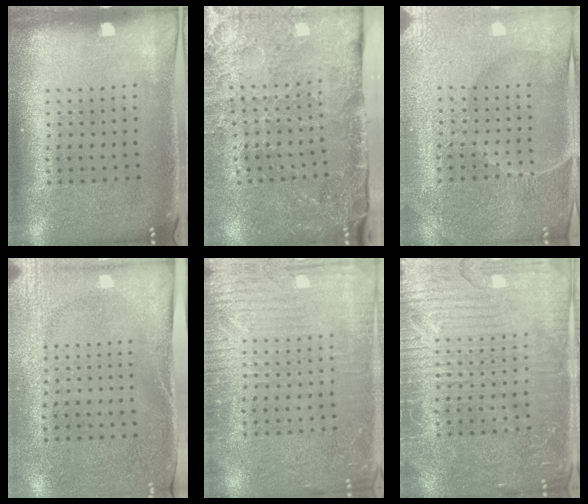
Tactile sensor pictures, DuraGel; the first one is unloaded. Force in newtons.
{"total": 3.4, "press": 3.3, "slide": 0.9}
{"total": 4.2, "press": 4.0, "slide": 1.2}
{"total": 2.7, "press": 2.1, "slide": 1.7}
{"total": 3.9, "press": 3.8, "slide": 0.4}
{"total": 4.1, "press": 4.0, "slide": 1.1}